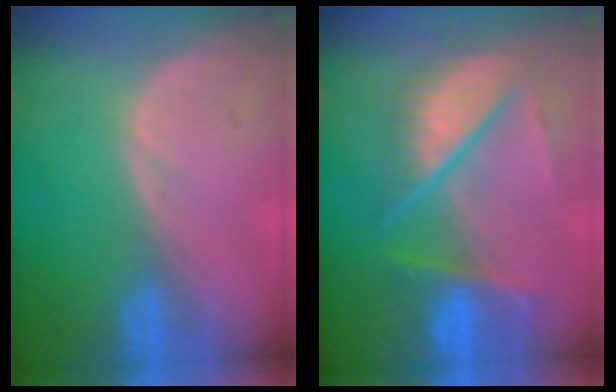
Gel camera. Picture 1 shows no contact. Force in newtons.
{"total": 9.7, "press": 8.3, "slide": 5.0}